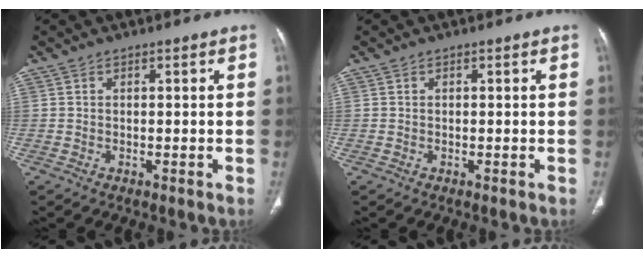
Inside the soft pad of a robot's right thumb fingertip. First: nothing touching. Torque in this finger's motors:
{"motor_torque": [-0.26, 0.04, -0.28, -0.48, 0.01]}